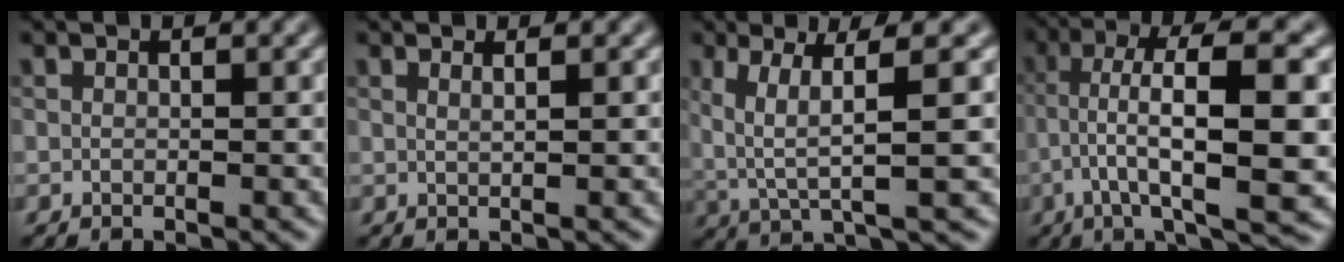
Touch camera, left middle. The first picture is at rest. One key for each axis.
{"total": 1.5, "fx": 0.8, "fy": 0.8, "fz": 1.0, "tx": -0.010, "ty": -0.009, "tz": -0.003}
{"total": 5.6, "fx": 1.2, "fy": 1.2, "fz": 5.3, "tx": -0.112, "ty": -0.013, "tz": 0.024}
{"total": 11.1, "fx": -1.5, "fy": 2.8, "fz": 10.6, "tx": -0.180, "ty": 0.012, "tz": -0.031}